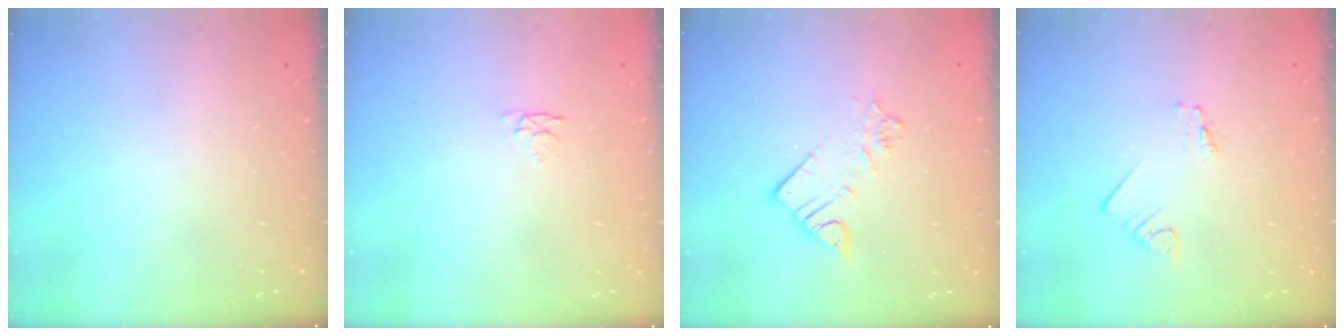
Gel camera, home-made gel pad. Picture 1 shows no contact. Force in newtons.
{"total": 3.3, "press": 3.3, "slide": 0.5}
{"total": 6.6, "press": 6.6, "slide": 0.2}
{"total": 1.4, "press": 1.4, "slide": 0.1}